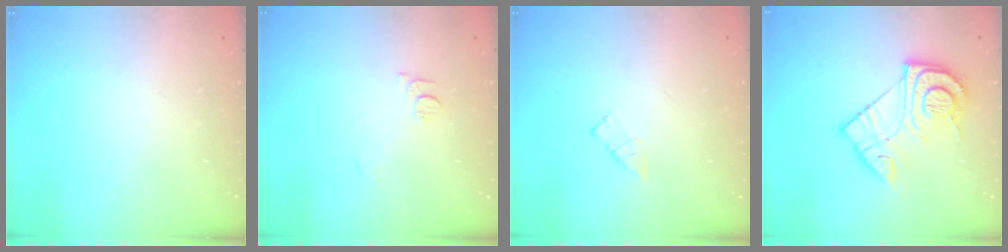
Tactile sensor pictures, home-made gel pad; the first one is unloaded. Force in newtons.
{"total": 6.7, "press": 6.7, "slide": 0.8}
{"total": 3.6, "press": 3.6, "slide": 0.4}
{"total": 16.1, "press": 16.1, "slide": 1.5}